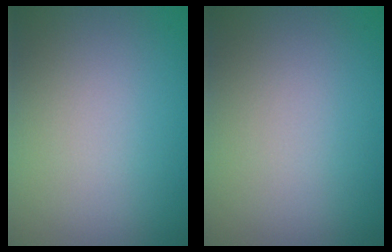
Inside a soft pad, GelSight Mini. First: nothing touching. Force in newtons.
{"total": 0.0}